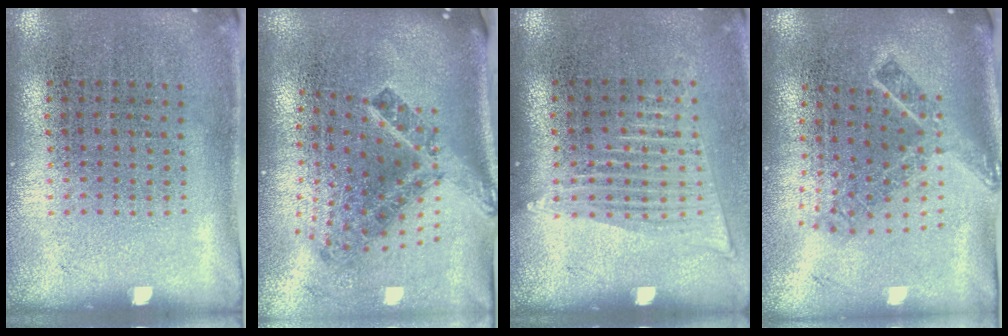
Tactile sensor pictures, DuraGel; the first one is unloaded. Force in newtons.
{"total": 2.8, "press": 1.6, "slide": 2.2}
{"total": 1.6, "press": 1.4, "slide": 0.7}
{"total": 1.9, "press": 1.4, "slide": 1.4}